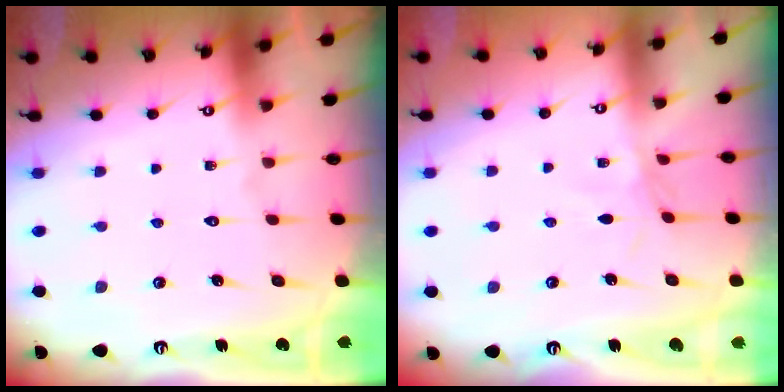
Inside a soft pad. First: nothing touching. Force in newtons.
{"total": 1.7, "press": 1.6, "slide": 0.3}